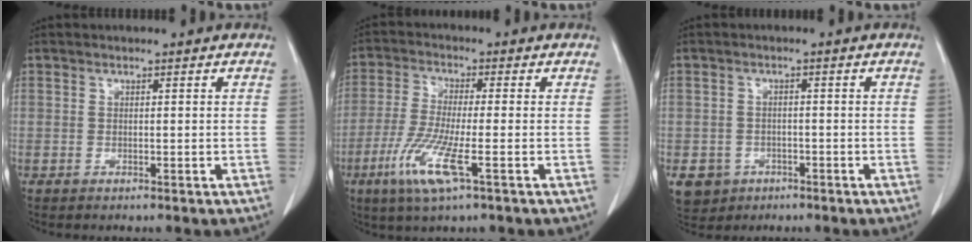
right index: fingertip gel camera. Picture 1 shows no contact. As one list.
[{"total": 9.0, "force": [-3.8, 0.5, 8.2], "torque": [-0.173, -0.024, -0.077]}, {"total": 5.4, "force": [-2.6, 4.6, 0.9], "torque": [-0.016, 0.007, -0.034]}]